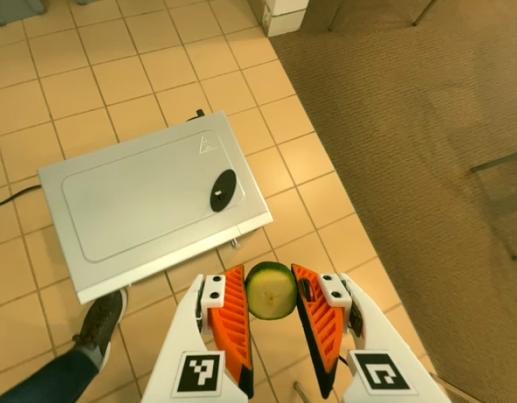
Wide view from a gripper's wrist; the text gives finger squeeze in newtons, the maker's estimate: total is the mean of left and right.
{"total": 8.2, "left": 8.1, "right": 8.3}